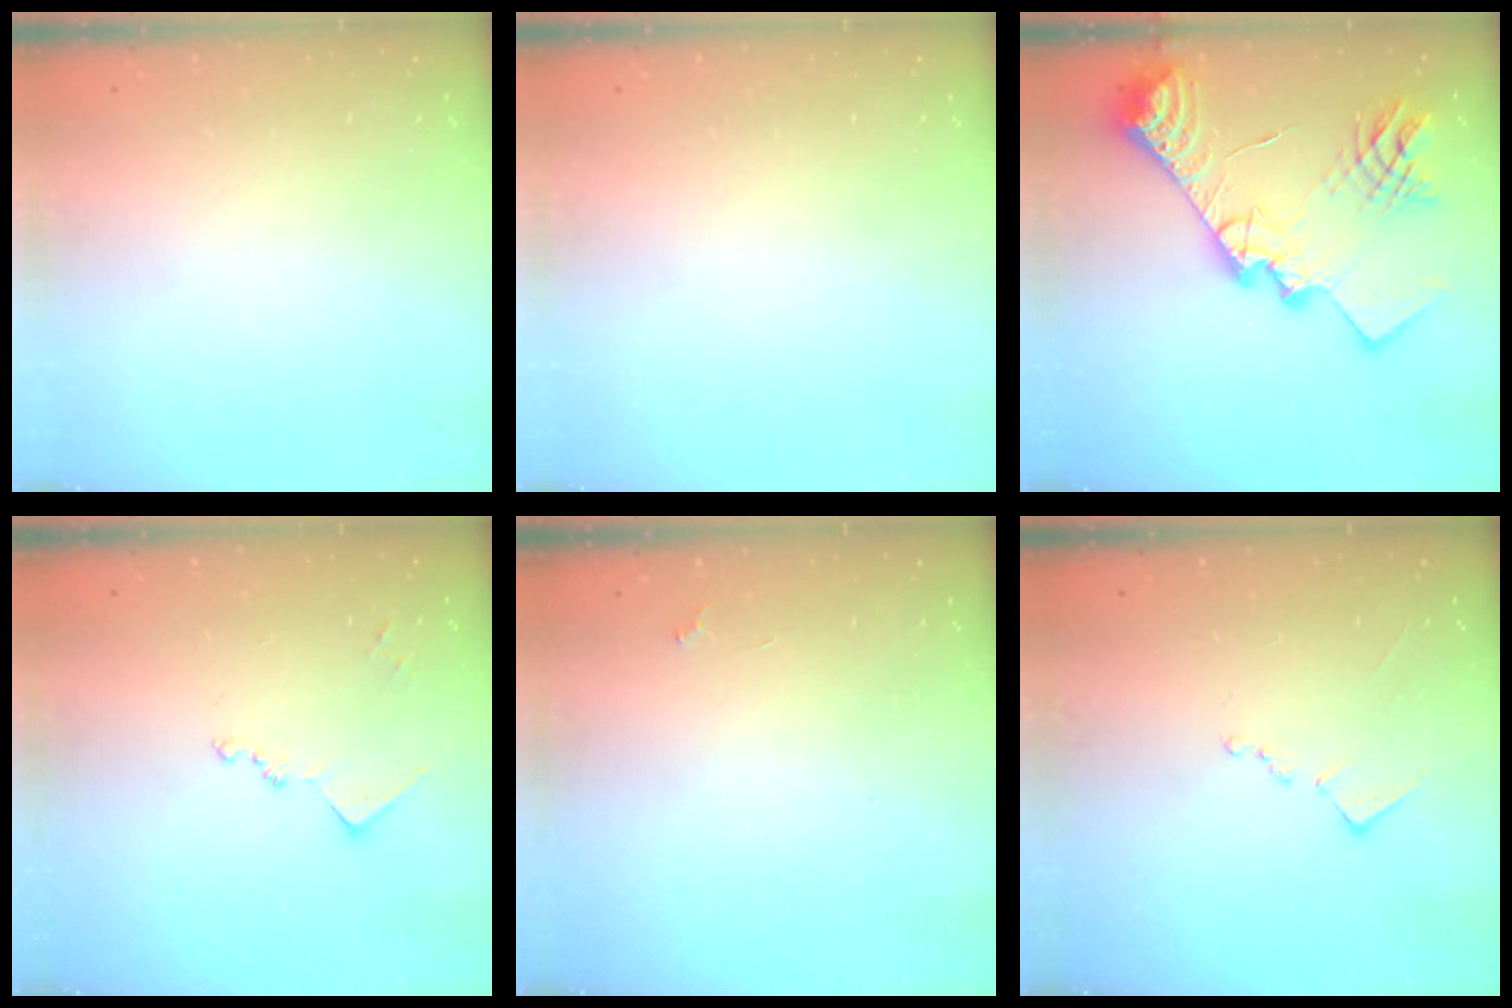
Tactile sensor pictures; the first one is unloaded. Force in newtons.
{"total": 0.0}
{"total": 28.3, "press": 28.2, "slide": 2.8}
{"total": 8.9, "press": 8.9, "slide": 0.6}
{"total": 2.0, "press": 1.9, "slide": 0.4}
{"total": 9.1, "press": 9.1, "slide": 0.4}